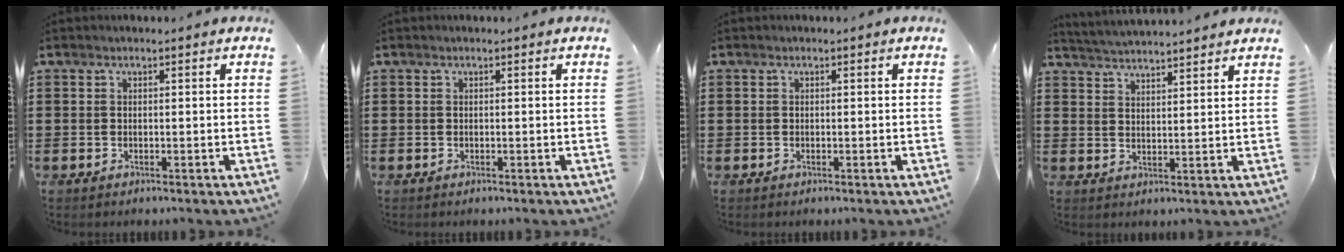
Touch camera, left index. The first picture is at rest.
{"total": 0.0}
{"total": 0.0}
{"total": 3.3, "force": [3.3, -0.5, -0.1], "torque": [-0.010, -0.017, 0.058]}